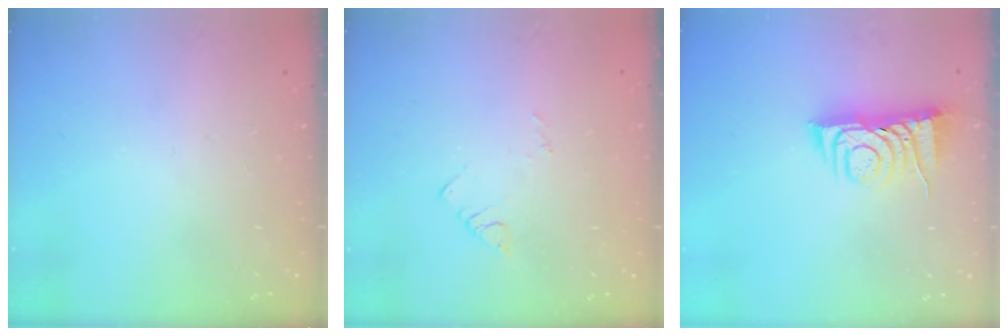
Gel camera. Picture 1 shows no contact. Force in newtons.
{"total": 3.7, "press": 3.7, "slide": 0.2}
{"total": 7.3, "press": 7.2, "slide": 0.8}